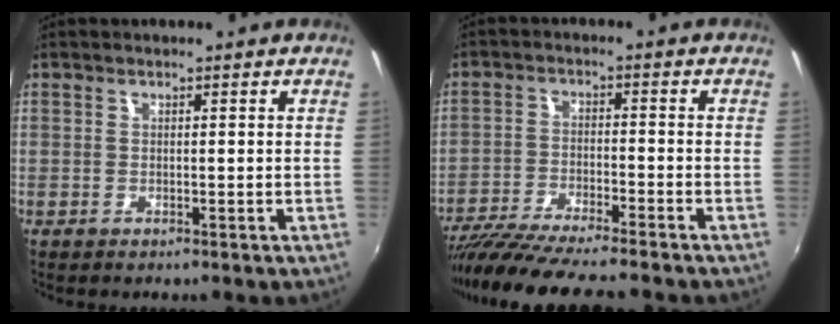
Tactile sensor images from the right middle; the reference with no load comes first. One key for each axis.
{"total": 13.5, "fx": -12.0, "fy": 0.2, "fz": 6.2, "tx": -0.133, "ty": -0.032, "tz": -0.206}